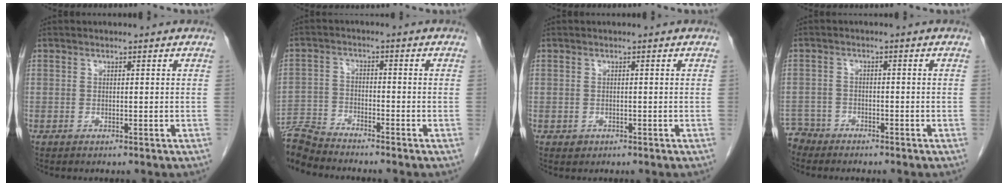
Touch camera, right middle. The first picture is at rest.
{"total": 7.3, "force": [-7.3, -0.1, 0.8], "torque": [-0.022, -0.004, -0.141]}
{"total": 0.7, "force": [-0.3, 0.6, 0.2], "torque": [-0.002, 0.002, -0.002]}
{"total": 3.6, "force": [-3.2, 1.3, -0.8], "torque": [0.015, -0.002, -0.065]}